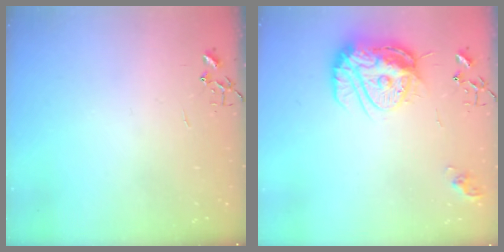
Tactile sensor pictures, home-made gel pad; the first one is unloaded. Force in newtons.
{"total": 15.4, "press": 15.3, "slide": 1.6}